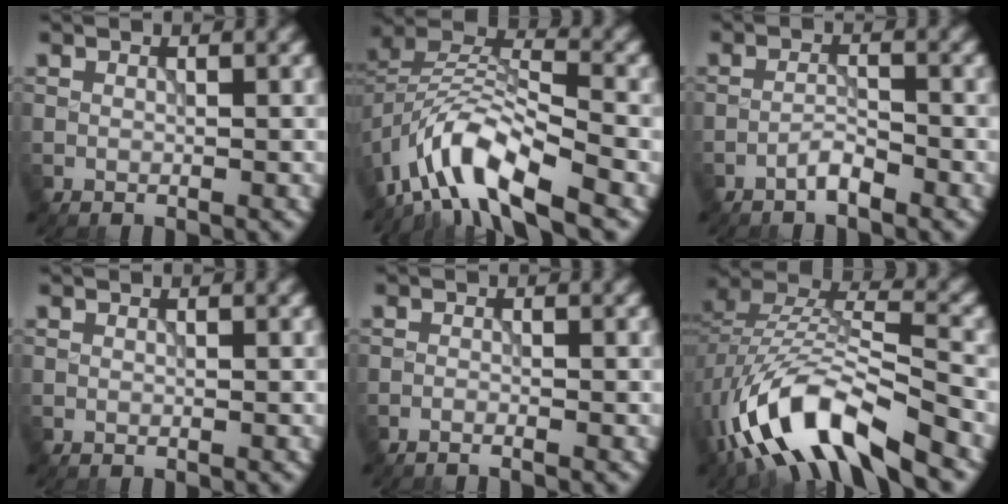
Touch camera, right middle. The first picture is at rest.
{"total": 8.7, "force": [-5.7, 2.9, 5.8], "torque": [-0.092, 0.003, -0.121]}
{"total": 1.7, "force": [-1.4, 0.2, 1.0], "torque": [-0.016, 0.007, -0.030]}
{"total": 0.0}
{"total": 1.0, "force": [-0.9, 0.1, 0.5], "torque": [-0.004, -0.002, -0.023]}
{"total": 12.5, "force": [-7.4, 4.3, 9.2], "torque": [-0.179, 0.000, -0.140]}